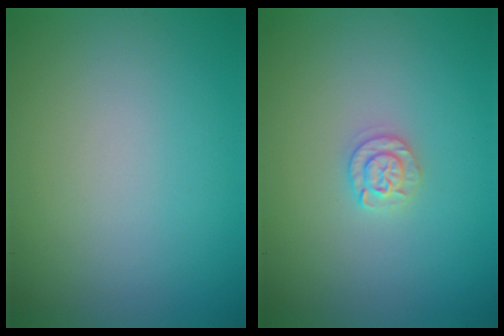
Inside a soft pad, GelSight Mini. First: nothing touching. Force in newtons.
{"total": 1.7, "press": 1.7, "slide": 0.3}